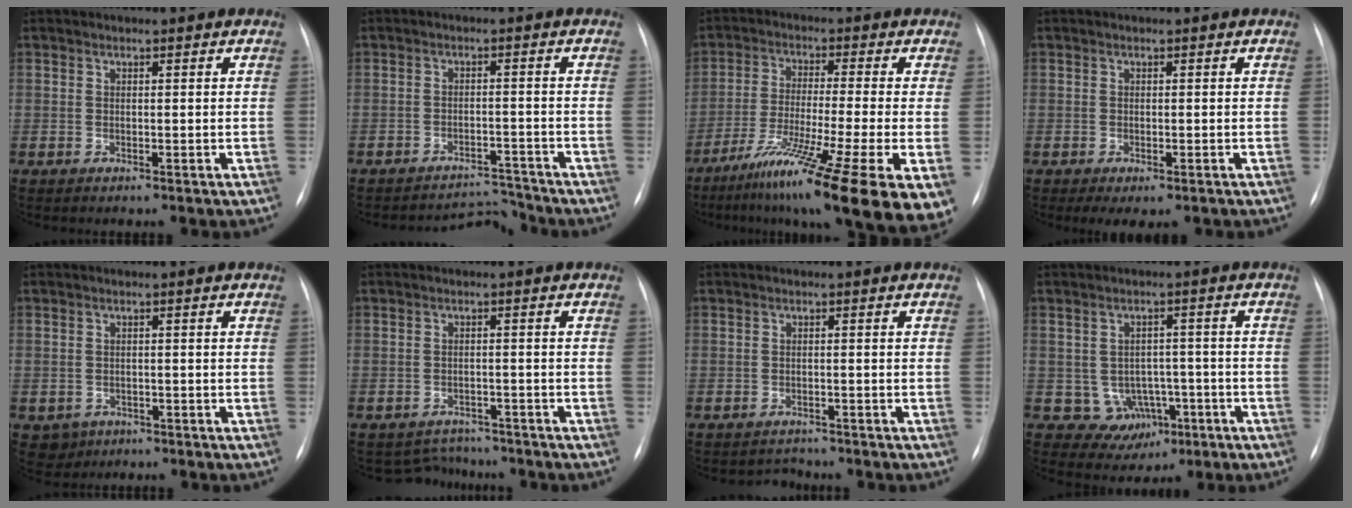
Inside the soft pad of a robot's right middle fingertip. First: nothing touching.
{"total": 4.3, "force": [-4.0, -0.1, -1.8], "torque": [0.035, 0.014, -0.058]}
{"total": 19.6, "force": [-12.0, -0.4, 15.5], "torque": [-0.191, -0.047, -0.200]}
{"total": 2.9, "force": [-1.6, 1.3, 2.1], "torque": [-0.029, -0.004, -0.014]}
{"total": 3.0, "force": [-1.4, 2.6, 0.4], "torque": [-0.006, 0.005, -0.015]}
{"total": 4.5, "force": [-4.1, 1.8, -0.9], "torque": [0.011, 0.016, -0.055]}
{"total": 1.9, "force": [-1.6, 0.8, -0.6], "torque": [0.006, 0.000, -0.023]}
{"total": 6.5, "force": [-2.0, 5.9, 2.1], "torque": [-0.021, 0.019, -0.012]}